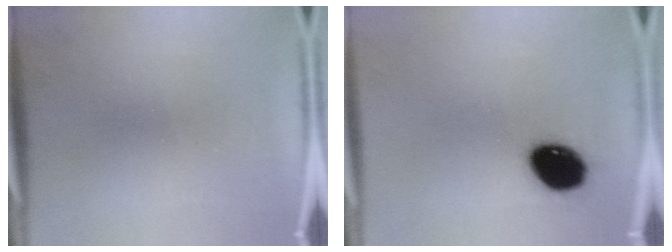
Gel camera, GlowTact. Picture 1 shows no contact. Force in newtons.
{"total": 12.9}